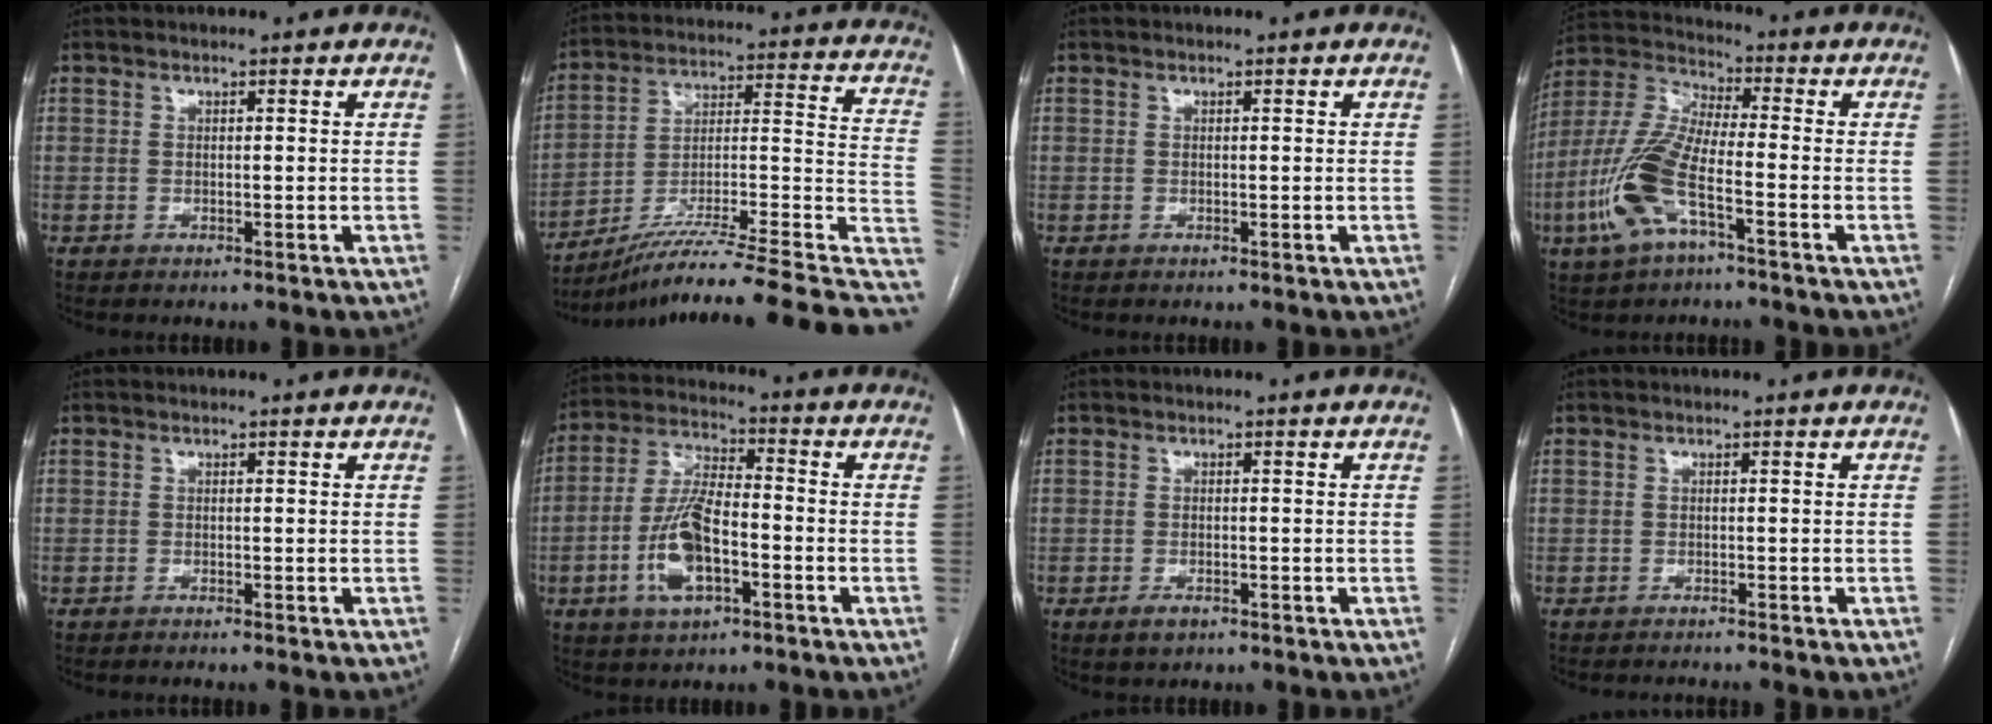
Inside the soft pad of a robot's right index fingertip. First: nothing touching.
{"total": 25.8, "force": [-20.2, -0.1, 16.1], "torque": [-0.164, 0.022, -0.310]}
{"total": 0.0}
{"total": 13.1, "force": [-5.2, 3.6, 11.5], "torque": [-0.263, -0.001, -0.103]}
{"total": 0.8, "force": [-0.7, -0.1, 0.2], "torque": [-0.006, 0.000, -0.011]}
{"total": 11.1, "force": [-3.7, 4.0, 9.7], "torque": [-0.208, 0.007, -0.068]}
{"total": 2.2, "force": [-1.5, 1.0, 1.3], "torque": [-0.028, -0.001, -0.019]}
{"total": 2.8, "force": [-2.7, -0.4, 0.7], "torque": [-0.002, -0.002, -0.036]}